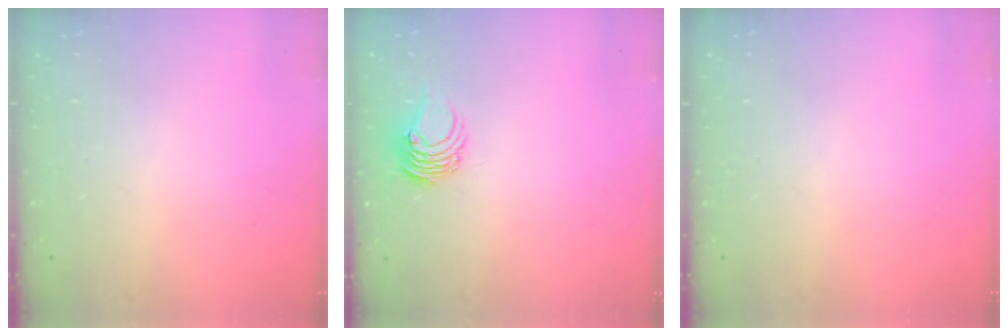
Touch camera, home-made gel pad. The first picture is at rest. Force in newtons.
{"total": 6.7, "press": 6.6, "slide": 1.2}
{"total": 0.0}